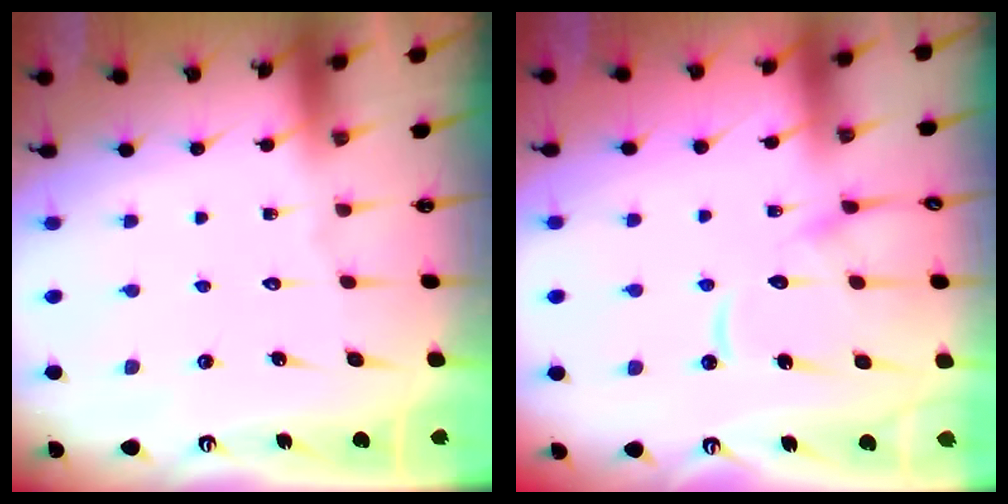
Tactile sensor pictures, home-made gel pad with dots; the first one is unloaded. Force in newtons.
{"total": 12.7, "press": 12.7, "slide": 1.2}